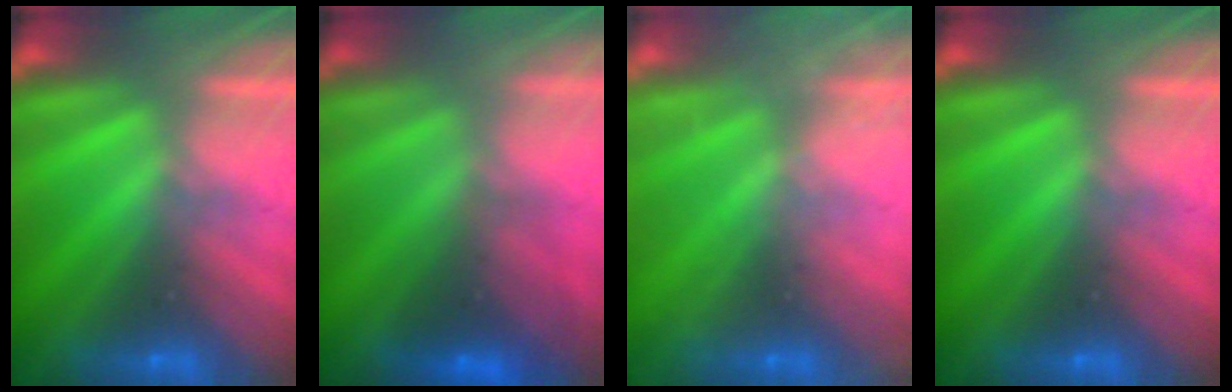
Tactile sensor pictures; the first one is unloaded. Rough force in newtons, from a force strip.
{"total": 2.8}
{"total": 2.3}
{"total": 0.0}